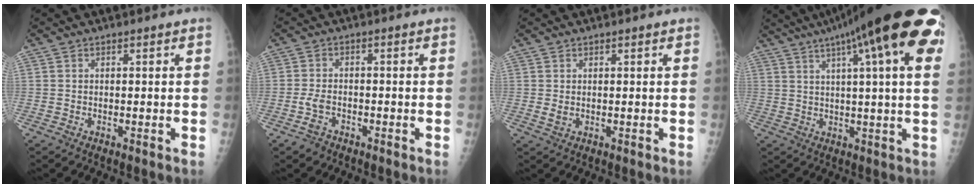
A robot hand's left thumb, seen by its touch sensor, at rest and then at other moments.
{"total": 3.1, "force": [-1.9, 1.9, 1.6], "torque": [-0.036, 0.011, -0.031]}
{"total": 1.4, "force": [0.4, 1.0, 0.9], "torque": [-0.015, -0.004, 0.010]}
{"total": 24.5, "force": [11.3, 4.6, 21.2], "torque": [-0.292, 0.022, 0.152]}